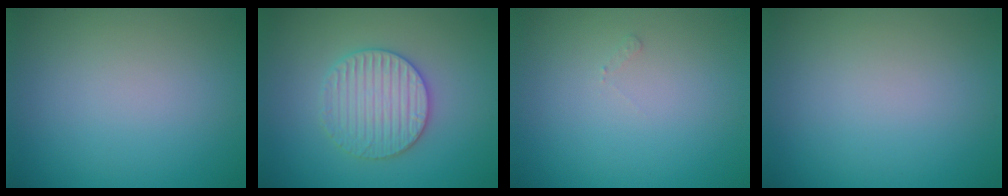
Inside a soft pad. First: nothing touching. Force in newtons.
{"total": 3.7, "press": 3.6, "slide": 0.8}
{"total": 0.5, "press": 0.5, "slide": 0.2}
{"total": 0.0}